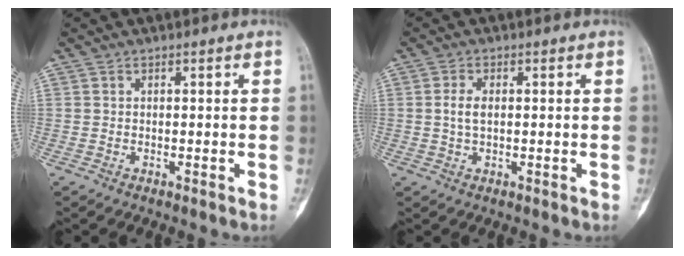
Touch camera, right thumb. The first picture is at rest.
{"total": 3.0, "force": [0.2, 1.6, 2.5], "torque": [-0.056, 0.002, 0.004]}